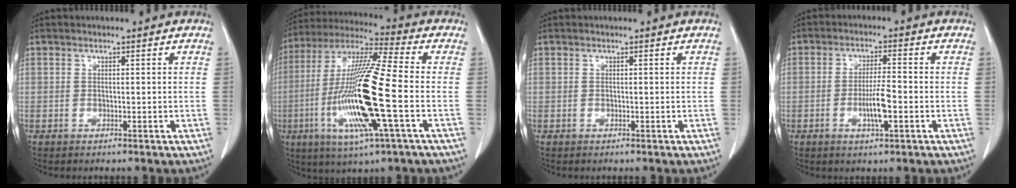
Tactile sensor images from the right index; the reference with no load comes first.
{"total": 18.8, "force": [-4.1, 0.7, 18.3], "torque": [-0.378, -0.014, -0.082]}
{"total": 0.0}
{"total": 5.1, "force": [-1.4, 0.6, 4.9], "torque": [-0.089, -0.003, -0.023]}